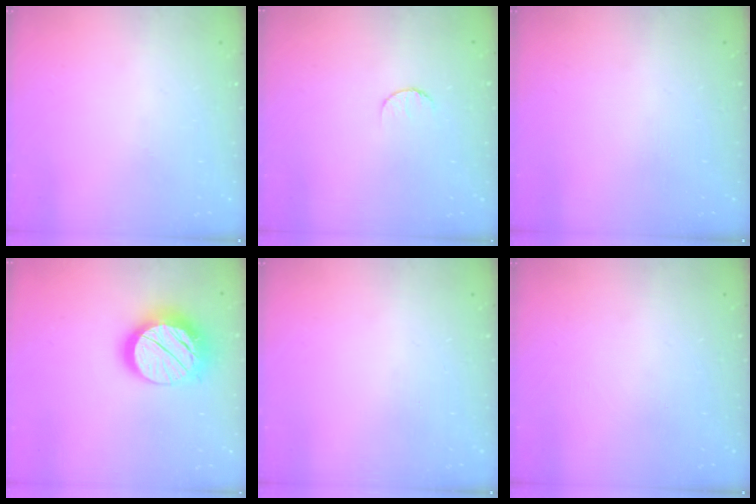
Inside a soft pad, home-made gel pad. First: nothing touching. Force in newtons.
{"total": 5.1, "press": 5.1, "slide": 0.5}
{"total": 0.0}
{"total": 19.0, "press": 18.9, "slide": 1.5}
{"total": 0.0}
{"total": 0.0}